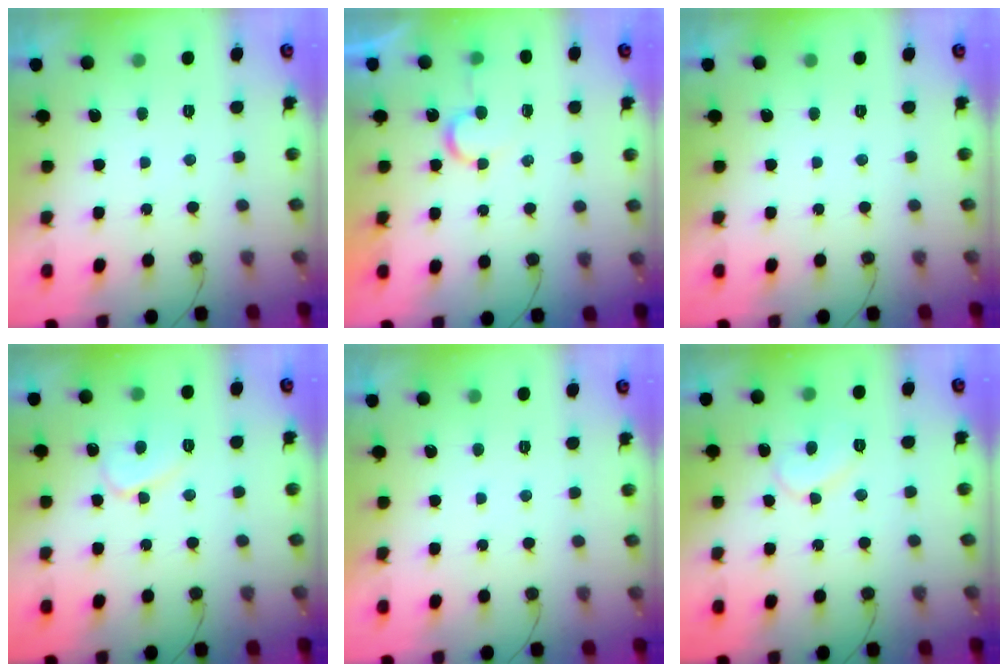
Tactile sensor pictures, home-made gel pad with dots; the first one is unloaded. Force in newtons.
{"total": 6.8, "press": 6.8, "slide": 0.3}
{"total": 0.0}
{"total": 7.2, "press": 7.2, "slide": 0.7}
{"total": 1.7, "press": 1.7, "slide": 0.1}
{"total": 7.6, "press": 7.6, "slide": 0.4}